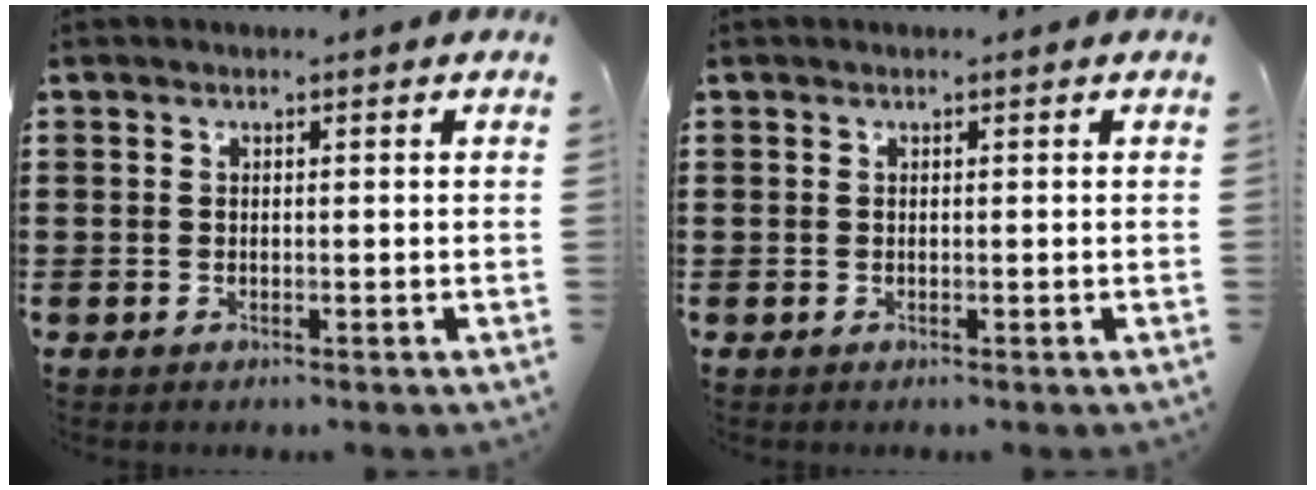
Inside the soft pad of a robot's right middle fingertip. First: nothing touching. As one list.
[{"total": 0.0}]